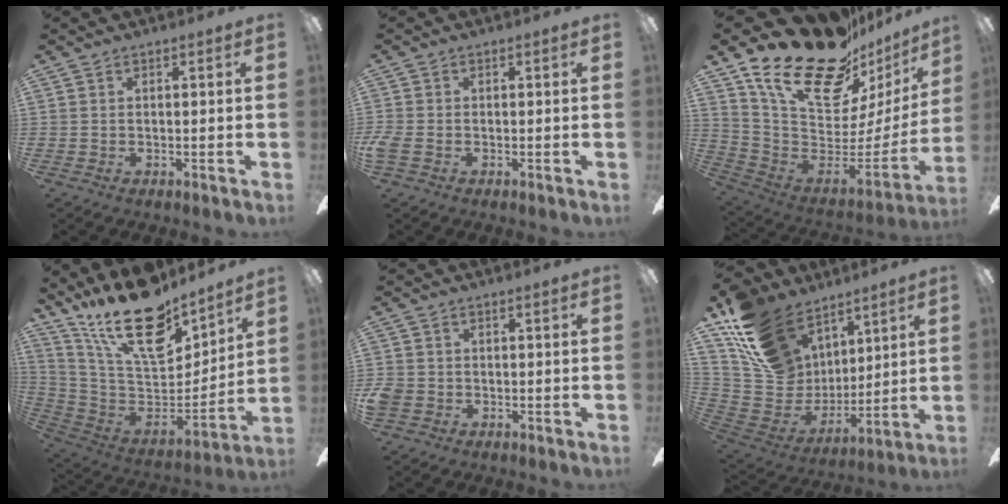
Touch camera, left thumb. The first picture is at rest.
{"total": 2.5, "force": [-0.9, 1.7, 1.5], "torque": [-0.036, -0.001, -0.019]}
{"total": 28.0, "force": [19.8, 12.7, 15.1], "torque": [-0.267, -0.138, 0.370]}
{"total": 22.7, "force": [15.8, 9.5, 13.2], "torque": [-0.231, -0.107, 0.279]}
{"total": 3.3, "force": [-1.1, 2.8, 1.1], "torque": [-0.030, 0.001, -0.021]}
{"total": 20.7, "force": [12.3, 14.1, 8.9], "torque": [-0.175, -0.063, 0.247]}